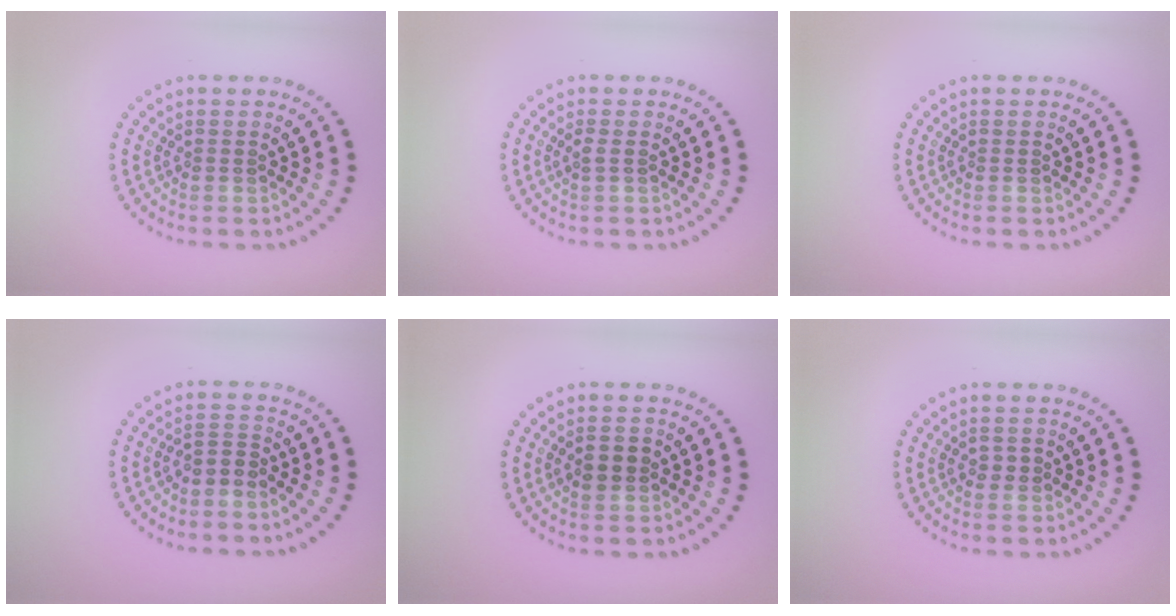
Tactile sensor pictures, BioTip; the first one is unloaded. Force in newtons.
{"total": 0.8, "press": 0.6, "slide": 0.5}
{"total": 0.0}
{"total": 2.0, "press": 1.4, "slide": 1.5}
{"total": 2.3, "press": 2.3, "slide": 0.0}
{"total": 1.0, "press": 1.0, "slide": 0.1}